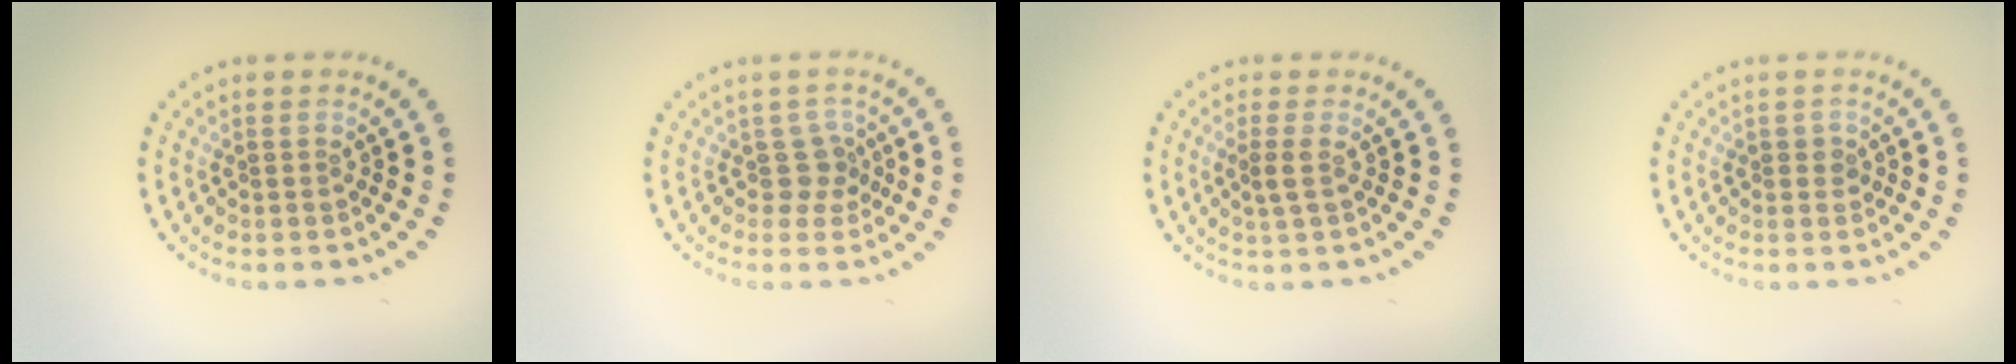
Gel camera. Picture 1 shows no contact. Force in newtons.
{"total": 1.9, "press": 1.4, "slide": 1.3}
{"total": 1.2, "press": 1.0, "slide": 0.7}
{"total": 1.1, "press": 1.0, "slide": 0.6}